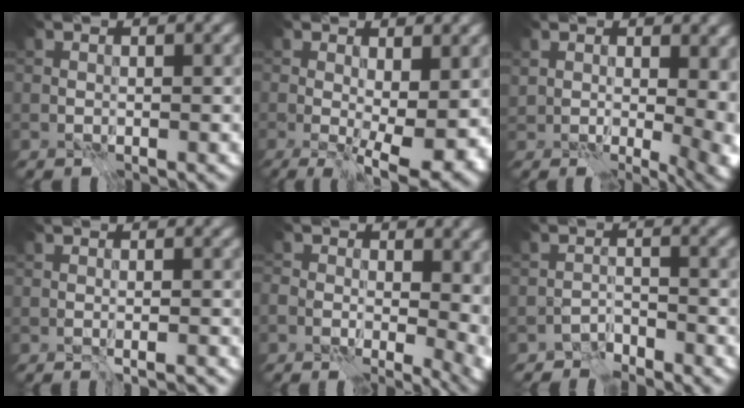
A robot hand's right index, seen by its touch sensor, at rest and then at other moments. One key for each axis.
{"total": 7.6, "fx": -0.7, "fy": 2.8, "fz": 7.1, "tx": -0.102, "ty": -0.014, "tz": -0.006}
{"total": 7.0, "fx": 1.4, "fy": 3.9, "fz": 5.6, "tx": -0.078, "ty": -0.016, "tz": 0.044}
{"total": 0.8, "fx": -0.6, "fy": -0.4, "fz": 0.3, "tx": -0.004, "ty": -0.003, "tz": -0.012}
{"total": 9.4, "fx": -1.1, "fy": 6.4, "fz": 6.9, "tx": -0.079, "ty": -0.026, "tz": -0.009}
{"total": 2.3, "fx": -2.3, "fy": 0.1, "fz": -0.3, "tx": 0.009, "ty": 0.008, "tz": -0.047}